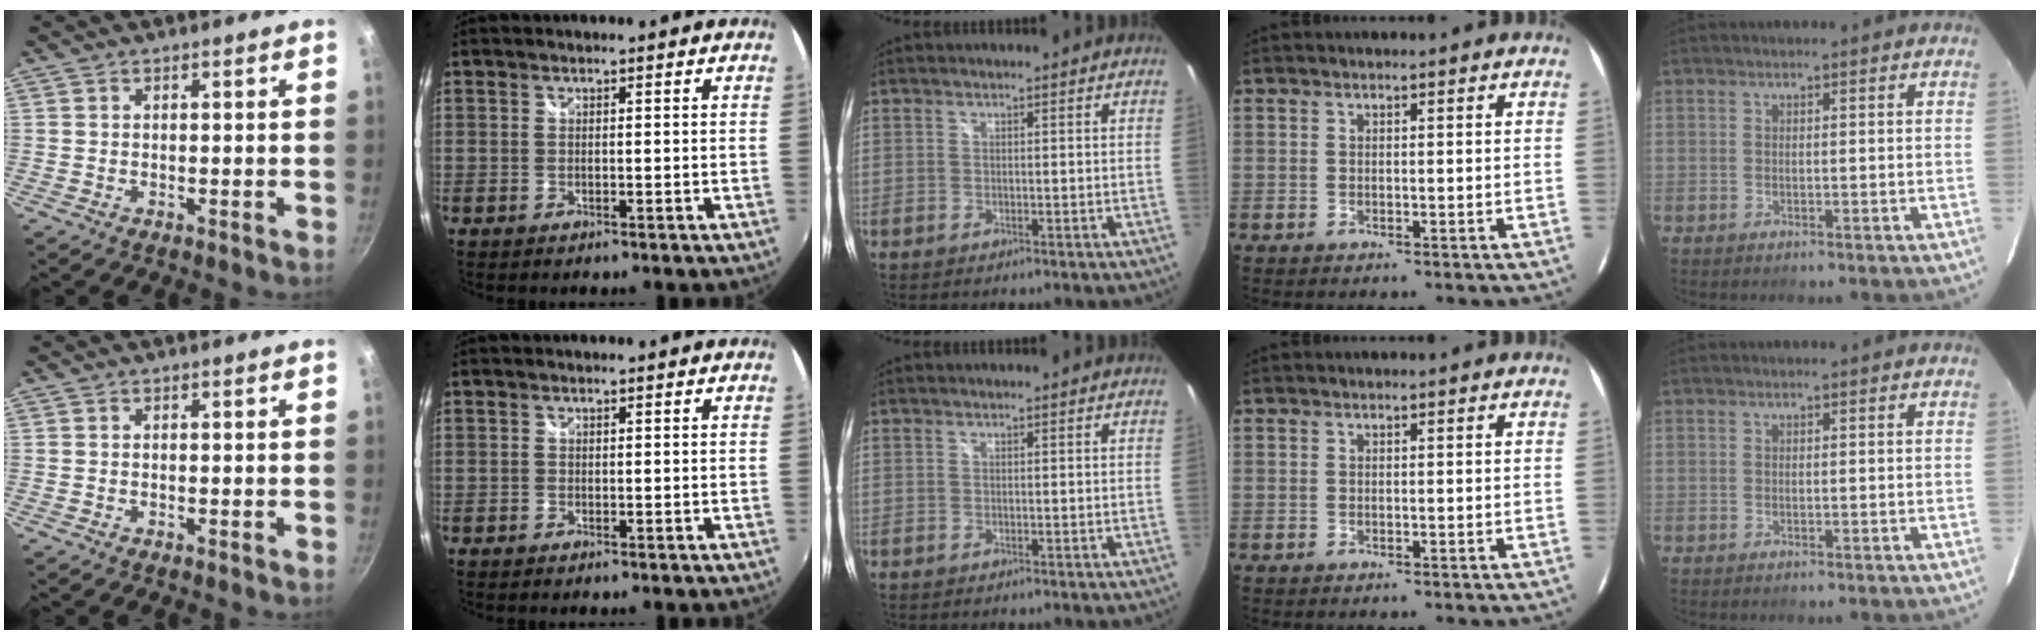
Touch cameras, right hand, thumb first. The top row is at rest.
{}